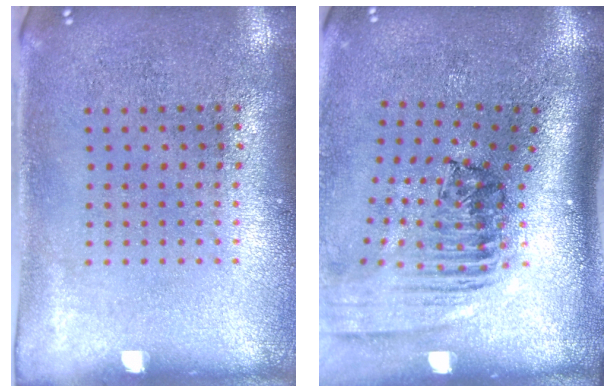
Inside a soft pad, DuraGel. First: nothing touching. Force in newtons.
{"total": 2.6, "press": 1.7, "slide": 1.9}